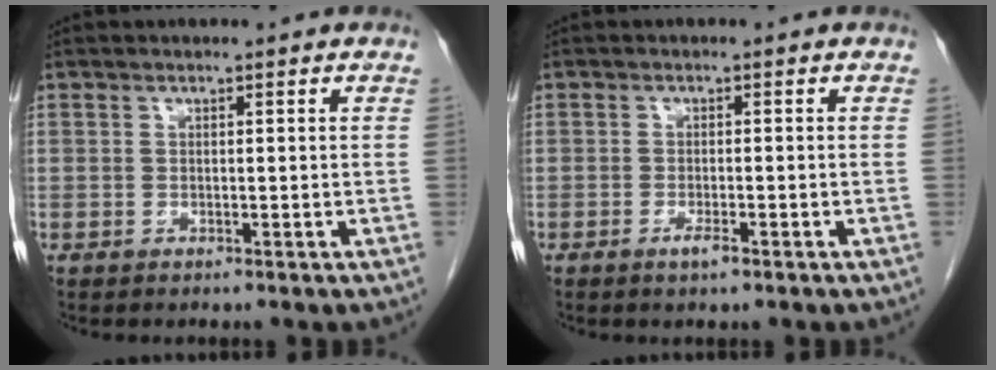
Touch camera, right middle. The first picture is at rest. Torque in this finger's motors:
{"motor_torque": [0.43, 0.04, 0.13, 0.04]}